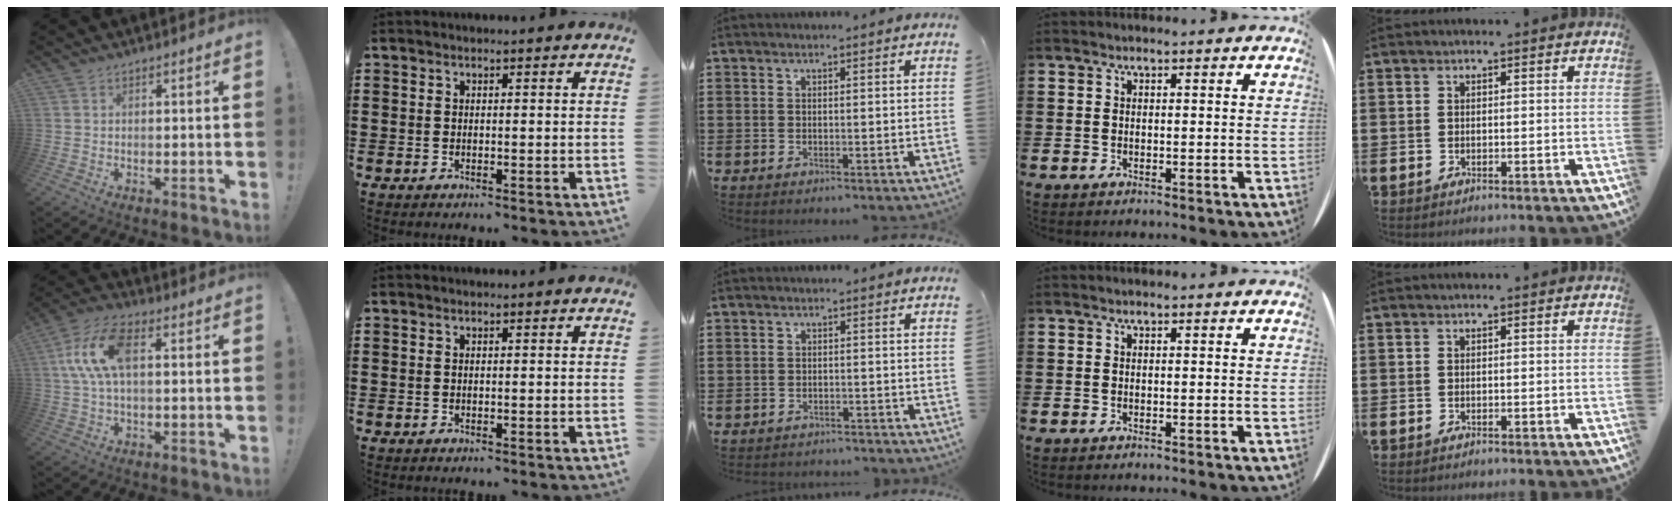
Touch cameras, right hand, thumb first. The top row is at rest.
{"thumb": {"total": 12.8, "force": [2.2, 6.3, 10.9], "torque": [-0.232, 0.008, 0.040]}, "middle": {"total": 2.0, "force": [-1.9, 0.4, -0.3], "torque": [-0.001, 0.002, -0.045]}}